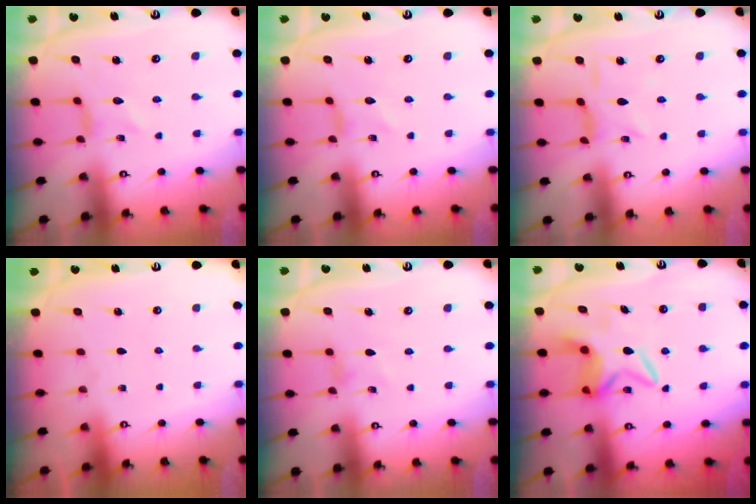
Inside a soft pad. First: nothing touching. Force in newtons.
{"total": 0.0}
{"total": 5.2, "press": 5.2, "slide": 0.6}
{"total": 0.0}
{"total": 1.3, "press": 1.3, "slide": 0.3}
{"total": 7.7, "press": 7.7, "slide": 0.5}